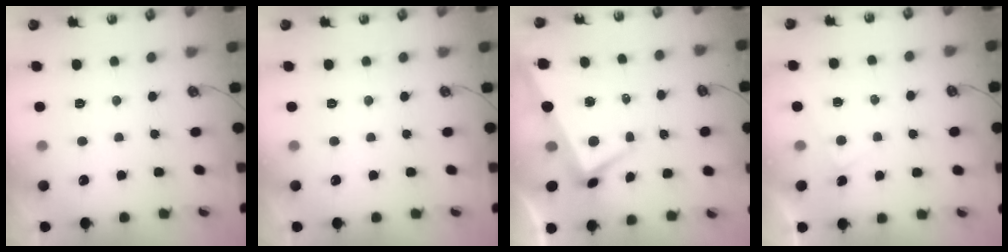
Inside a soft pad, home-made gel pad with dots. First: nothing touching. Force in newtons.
{"total": 0.0}
{"total": 1.2, "press": 0.6, "slide": 1.0}
{"total": 2.2, "press": 2.2, "slide": 0.2}